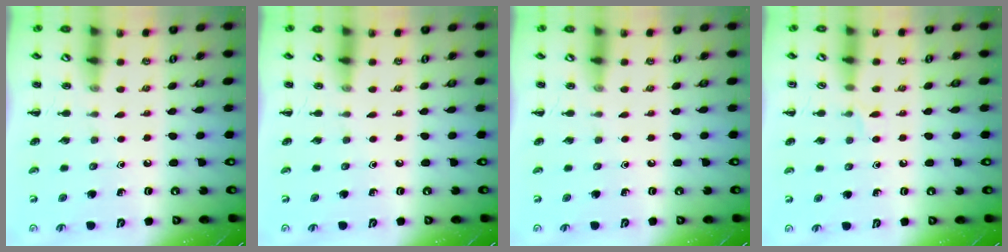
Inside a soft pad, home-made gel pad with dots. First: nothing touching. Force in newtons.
{"total": 0.0}
{"total": 0.0}
{"total": 4.3, "press": 4.1, "slide": 1.3}